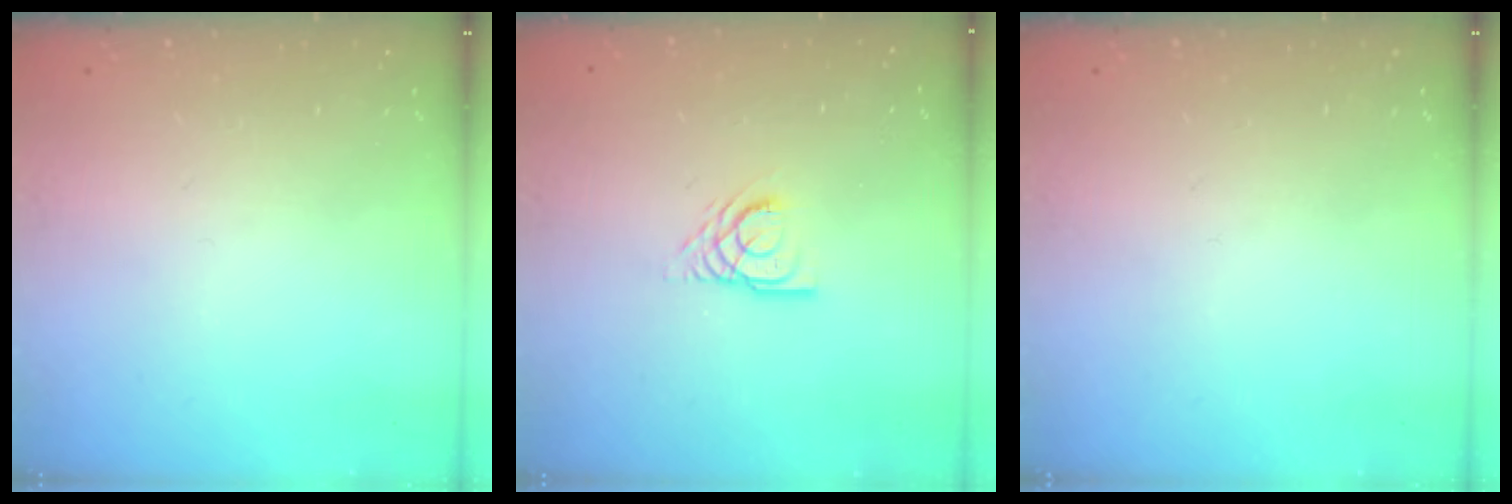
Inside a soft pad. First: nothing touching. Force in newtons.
{"total": 4.5, "press": 4.4, "slide": 0.4}
{"total": 0.0}